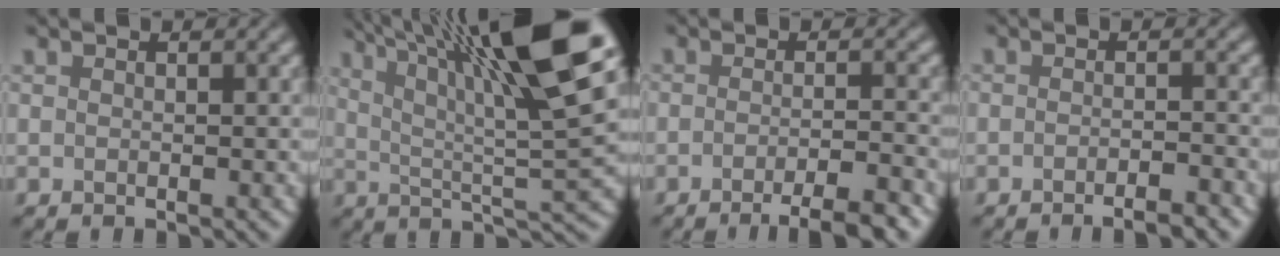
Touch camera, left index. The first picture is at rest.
{"total": 15.1, "force": [7.6, 3.2, 12.6], "torque": [-0.211, 0.018, 0.125]}
{"total": 5.0, "force": [-3.3, 0.8, 3.6], "torque": [-0.051, 0.003, -0.050]}
{"total": 2.4, "force": [-1.9, 0.2, 1.4], "torque": [-0.020, 0.004, -0.030]}